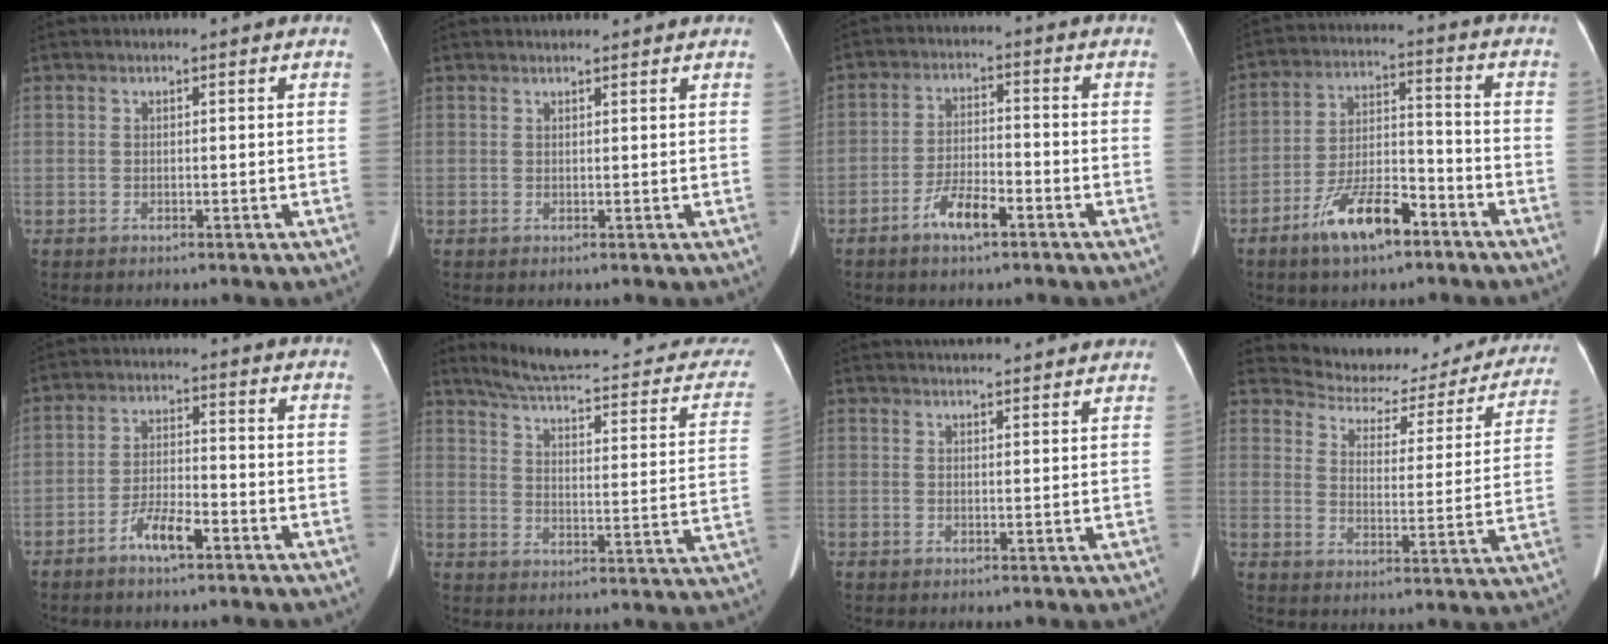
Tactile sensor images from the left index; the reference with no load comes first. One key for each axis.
{"total": 4.0, "fx": 3.9, "fy": 0.4, "fz": 0.9, "tx": -0.011, "ty": 0.026, "tz": 0.046}
{"total": 5.5, "fx": -3.4, "fy": 1.4, "fz": 4.1, "tx": -0.084, "ty": 0.000, "tz": -0.061}
{"total": 10.4, "fx": -6.6, "fy": 3.4, "fz": 7.3, "tx": -0.142, "ty": 0.004, "tz": -0.117}
{"total": 4.9, "fx": -3.1, "fy": 1.1, "fz": 3.7, "tx": -0.076, "ty": 0.002, "tz": -0.058}
{"total": 25.9, "fx": 23.9, "fy": 3.6, "fz": 9.3, "tx": -0.124, "ty": -0.074, "tz": 0.288}
{"total": 10.9, "fx": 10.4, "fy": 0.9, "fz": 3.3, "tx": -0.042, "ty": 0.024, "tz": 0.121}
{"total": 22.1, "fx": 20.5, "fy": 6.0, "fz": 5.6, "tx": -0.065, "ty": -0.039, "tz": 0.247}